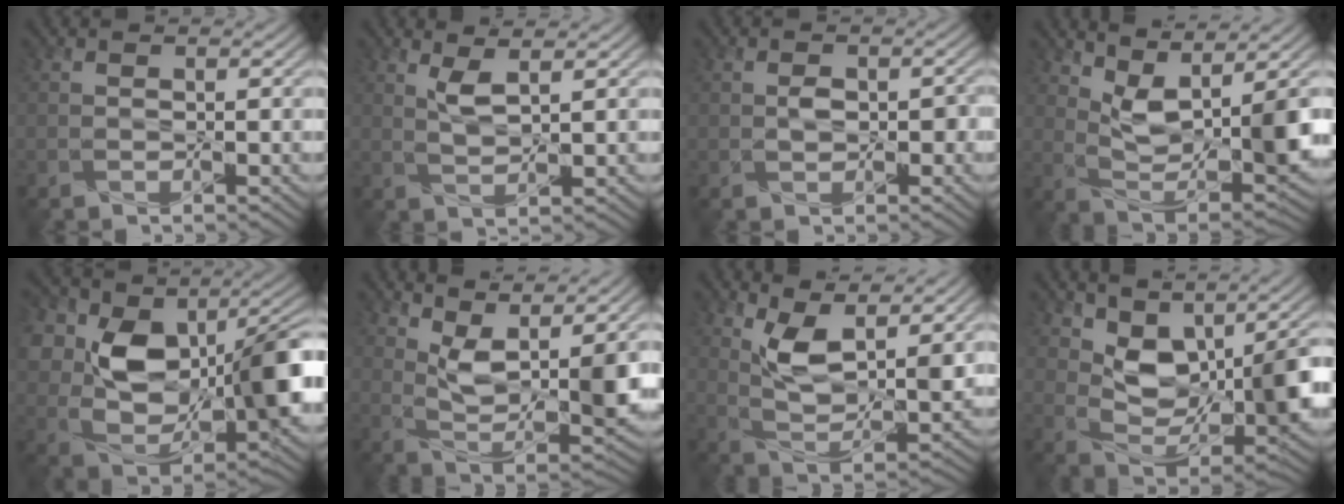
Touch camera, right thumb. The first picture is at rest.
{"total": 2.8, "force": [1.6, 0.6, 2.3], "torque": [-0.054, -0.002, 0.034]}
{"total": 2.3, "force": [-0.2, 1.4, 1.8], "torque": [-0.032, -0.003, -0.002]}
{"total": 8.6, "force": [4.1, 3.1, 6.9], "torque": [-0.134, -0.007, 0.086]}
{"total": 15.2, "force": [1.7, 10.5, 10.9], "torque": [-0.169, -0.012, 0.041]}
{"total": 8.5, "force": [4.2, 3.0, 6.8], "torque": [-0.131, -0.007, 0.086]}
{"total": 8.5, "force": [4.1, 3.5, 6.6], "torque": [-0.135, -0.012, 0.083]}
{"total": 9.3, "force": [3.6, 4.9, 7.0], "torque": [-0.126, -0.016, 0.072]}